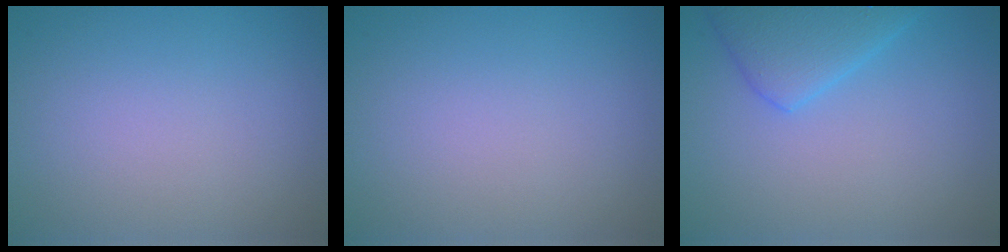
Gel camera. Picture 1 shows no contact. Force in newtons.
{"total": 0.0}
{"total": 4.0, "press": 4.0, "slide": 0.1}